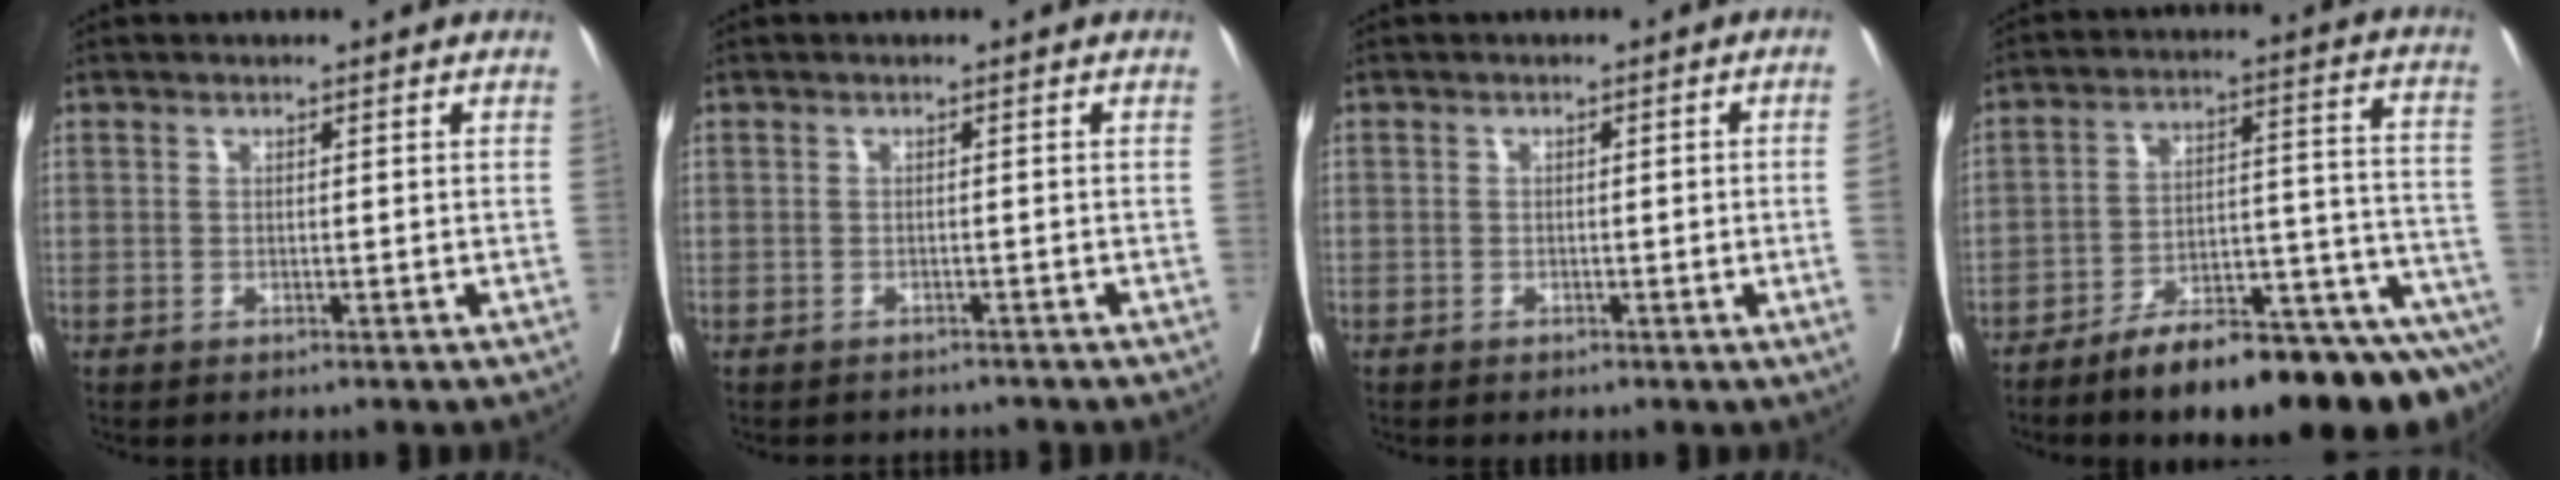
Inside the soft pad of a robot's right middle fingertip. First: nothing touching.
{"total": 2.7, "force": [-2.5, 0.9, -0.1], "torque": [0.004, -0.002, -0.037]}
{"total": 2.7, "force": [-0.6, -0.4, 2.6], "torque": [-0.034, 0.005, -0.006]}
{"total": 18.7, "force": [-14.2, 3.1, 11.9], "torque": [-0.103, 0.044, -0.217]}